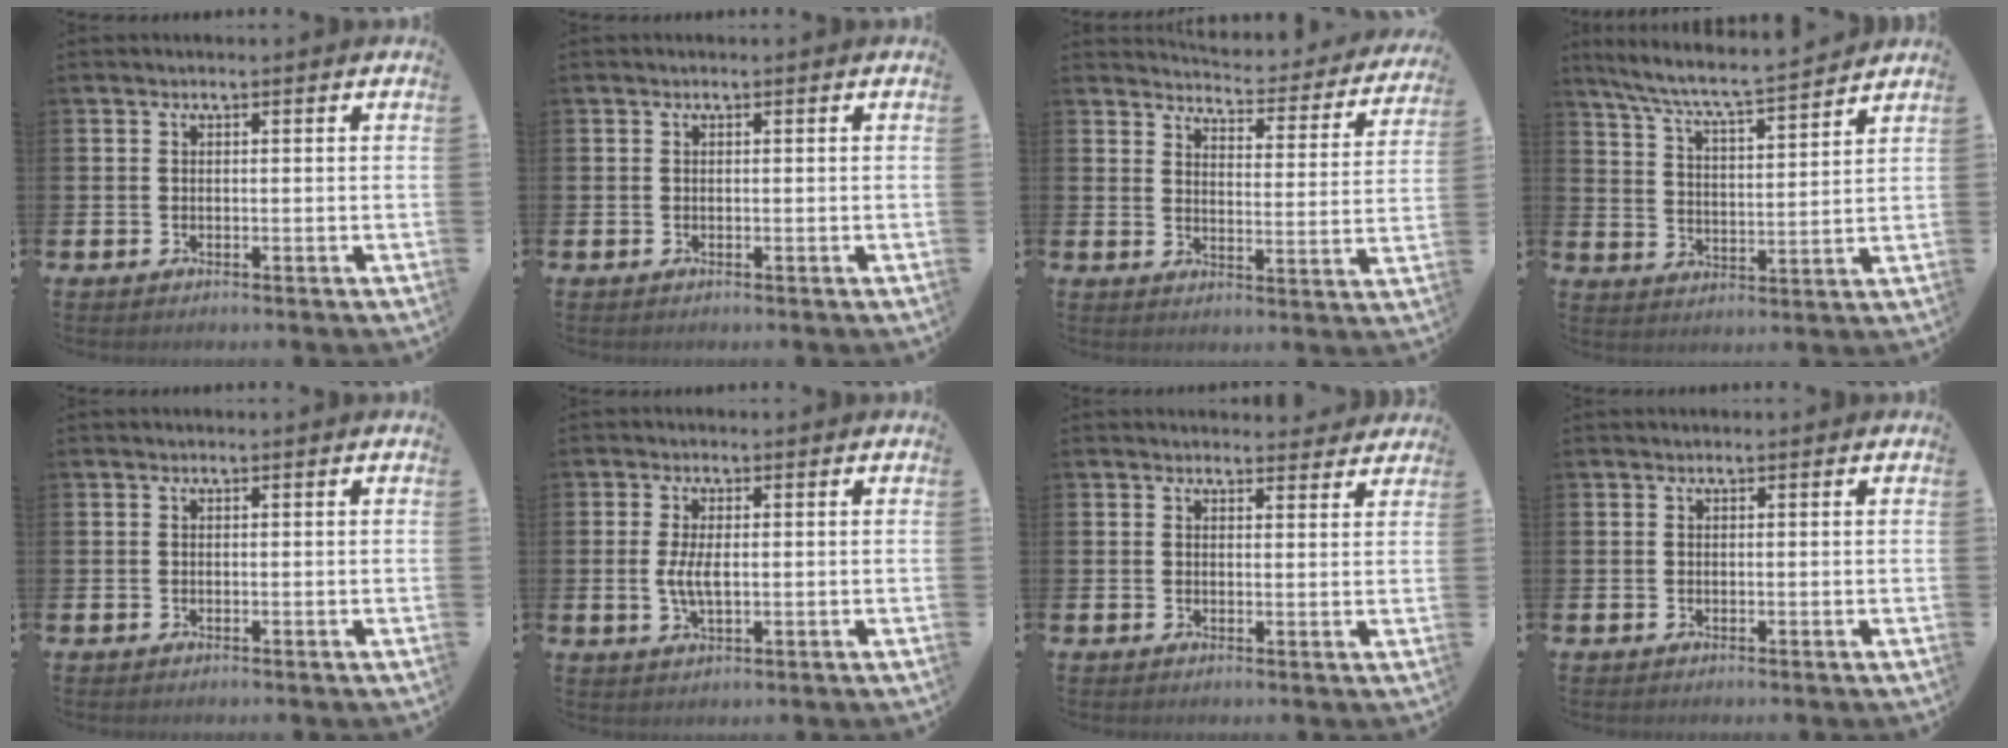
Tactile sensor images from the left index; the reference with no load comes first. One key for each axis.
{"total": 0.0}
{"total": 4.6, "fx": 4.5, "fy": 0.5, "fz": 0.8, "tx": -0.034, "ty": -0.040, "tz": 0.073}
{"total": 7.1, "fx": 6.7, "fy": 0.1, "fz": 2.4, "tx": -0.076, "ty": -0.051, "tz": 0.113}
{"total": 0.0}
{"total": 3.8, "fx": 0.2, "fy": 1.6, "fz": 3.5, "tx": -0.073, "ty": 0.002, "tz": -0.001}
{"total": 2.3, "fx": 2.3, "fy": 0.6, "fz": -0.1, "tx": 0.013, "ty": -0.016, "tz": 0.038}
{"total": 0.0}